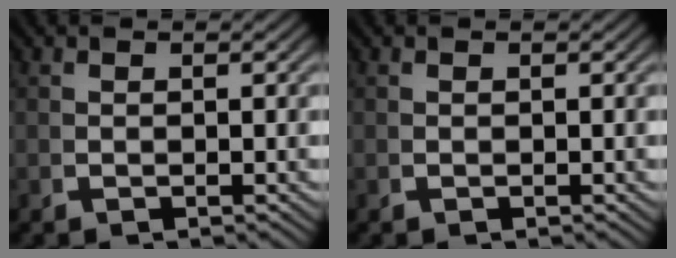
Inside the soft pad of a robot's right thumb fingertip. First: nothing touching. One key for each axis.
{"total": 0.0}